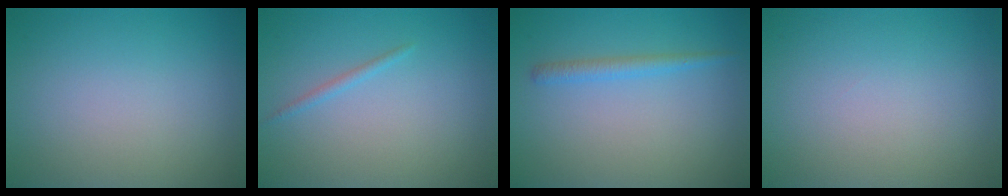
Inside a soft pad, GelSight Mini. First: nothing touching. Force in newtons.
{"total": 0.8, "press": 0.8, "slide": 0.0}
{"total": 1.5, "press": 1.5, "slide": 0.1}
{"total": 0.0}